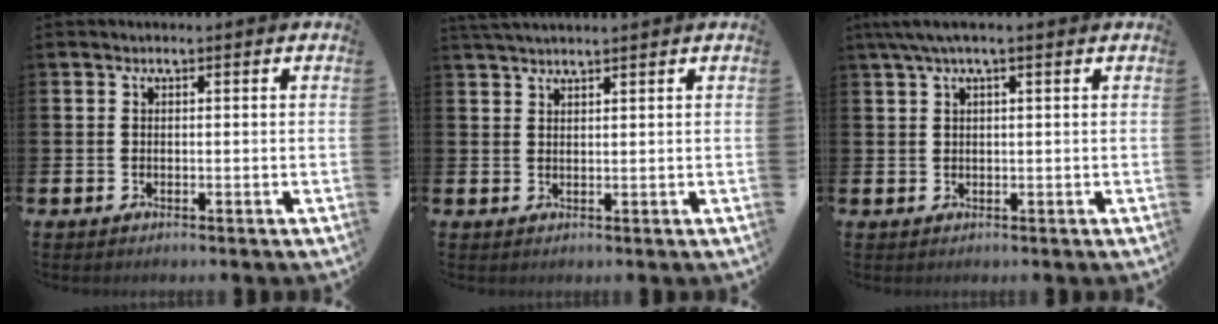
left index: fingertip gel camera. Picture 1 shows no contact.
{"total": 2.0, "force": [1.9, 0.0, 0.4], "torque": [-0.005, -0.006, 0.034]}
{"total": 2.9, "force": [1.8, 0.3, 2.2], "torque": [-0.045, 0.003, 0.032]}